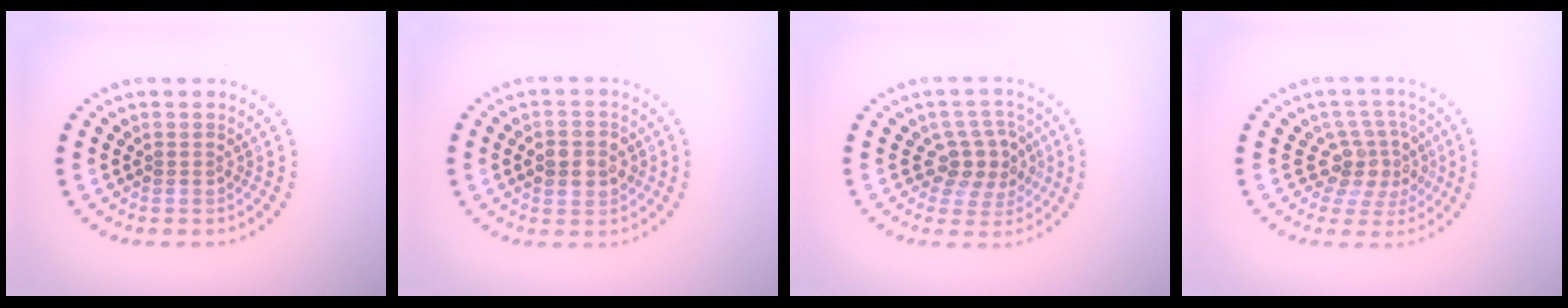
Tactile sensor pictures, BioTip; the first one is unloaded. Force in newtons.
{"total": 2.6, "press": 2.6, "slide": 0.4}
{"total": 3.3, "press": 2.9, "slide": 1.5}
{"total": 3.7, "press": 2.7, "slide": 2.6}